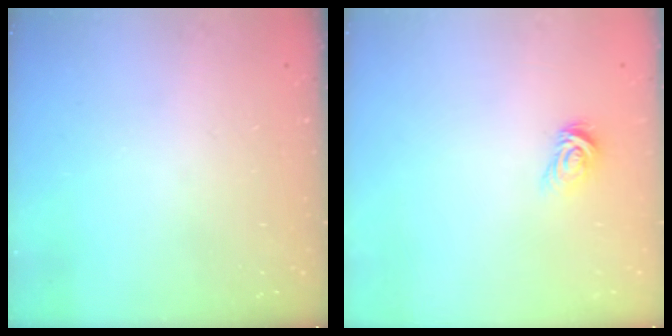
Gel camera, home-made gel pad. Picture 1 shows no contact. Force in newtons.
{"total": 3.6, "press": 3.6, "slide": 0.5}